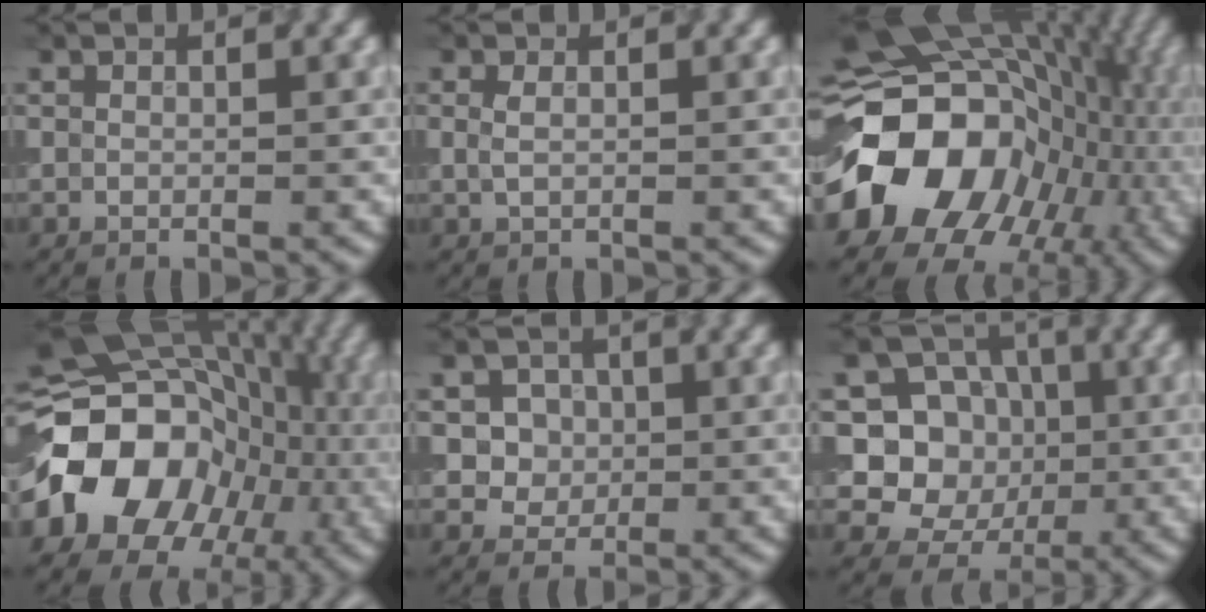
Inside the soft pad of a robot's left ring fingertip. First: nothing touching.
{"total": 1.0, "force": [0.2, 0.5, 0.9], "torque": [-0.021, -0.001, 0.006]}
{"total": 19.7, "force": [-4.2, 15.7, 11.1], "torque": [-0.215, -0.022, -0.067]}
{"total": 17.6, "force": [-3.4, 14.3, 9.7], "torque": [-0.186, -0.018, -0.065]}
{"total": 4.5, "force": [1.2, 4.0, 1.8], "torque": [-0.019, 0.008, 0.014]}
{"total": 7.7, "force": [0.0, 7.1, 2.8], "torque": [-0.042, 0.002, -0.026]}